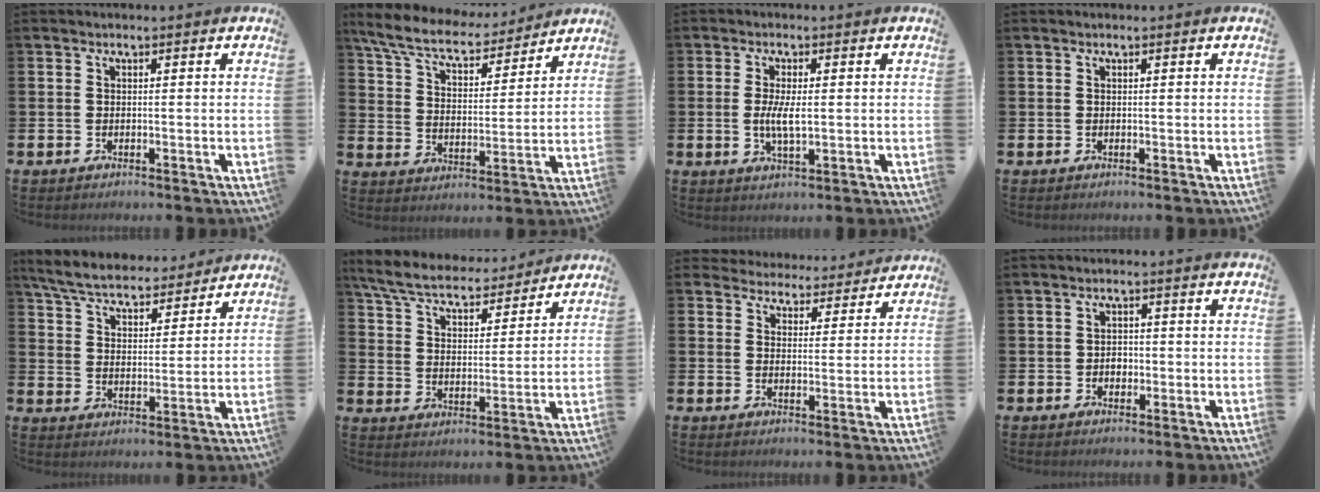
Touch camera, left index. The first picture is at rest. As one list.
[{"total": 8.2, "force": [7.4, 2.0, 2.8], "torque": [-0.094, -0.046, 0.131]}, {"total": 4.1, "force": [0.2, 1.4, 3.9], "torque": [-0.065, -0.001, 0.000]}, {"total": 0.0}, {"total": 6.6, "force": [6.3, 1.5, 1.5], "torque": [-0.062, -0.036, 0.111]}, {"total": 7.2, "force": [6.7, 1.8, 2.1], "torque": [-0.075, -0.038, 0.117]}, {"total": 4.1, "force": [4.0, 1.1, -0.2], "torque": [-0.015, -0.034, 0.069]}, {"total": 1.7, "force": [-0.3, 1.5, 0.9], "torque": [-0.001, -0.001, -0.013]}]